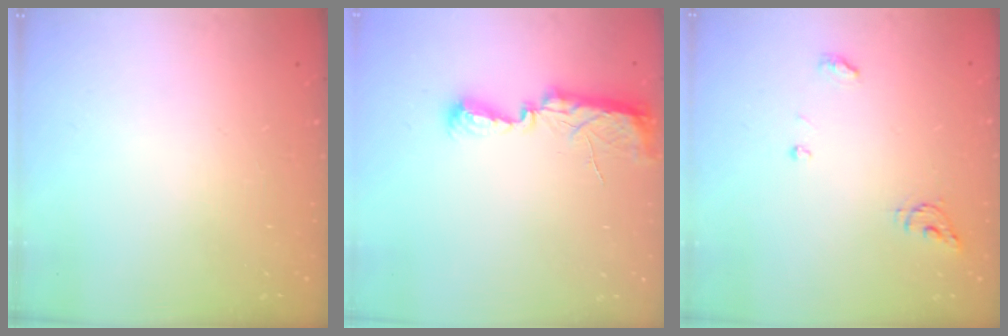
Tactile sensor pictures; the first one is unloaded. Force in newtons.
{"total": 8.5, "press": 8.3, "slide": 2.0}
{"total": 5.3, "press": 5.3, "slide": 0.4}